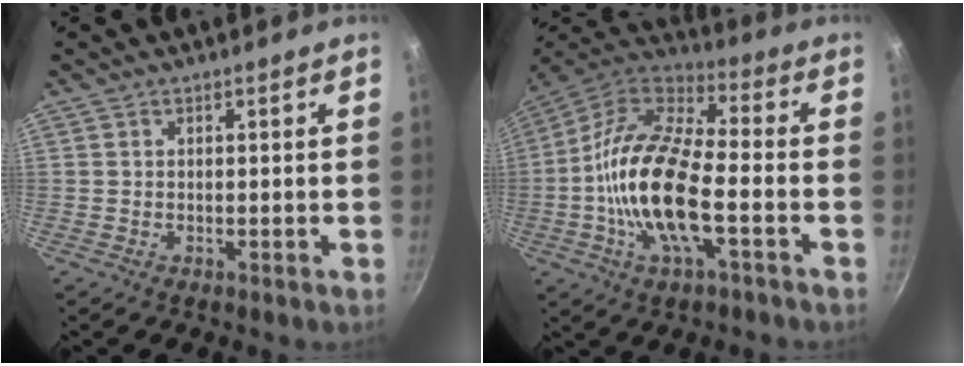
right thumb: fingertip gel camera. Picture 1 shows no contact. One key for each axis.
{"total": 19.5, "fx": -3.9, "fy": 7.8, "fz": 17.4, "tx": -0.334, "ty": 0.036, "tz": -0.094}